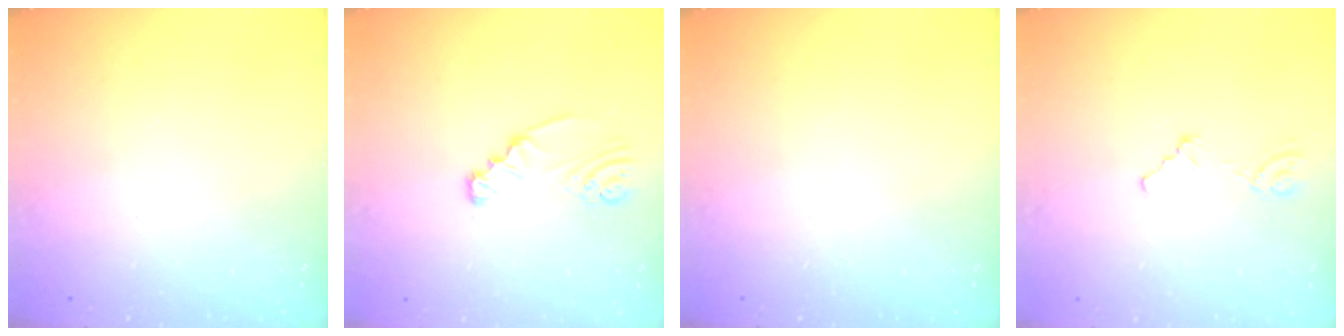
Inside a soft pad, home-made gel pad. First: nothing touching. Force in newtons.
{"total": 2.4, "press": 2.4, "slide": 0.3}
{"total": 0.0}
{"total": 1.5, "press": 1.5, "slide": 0.2}